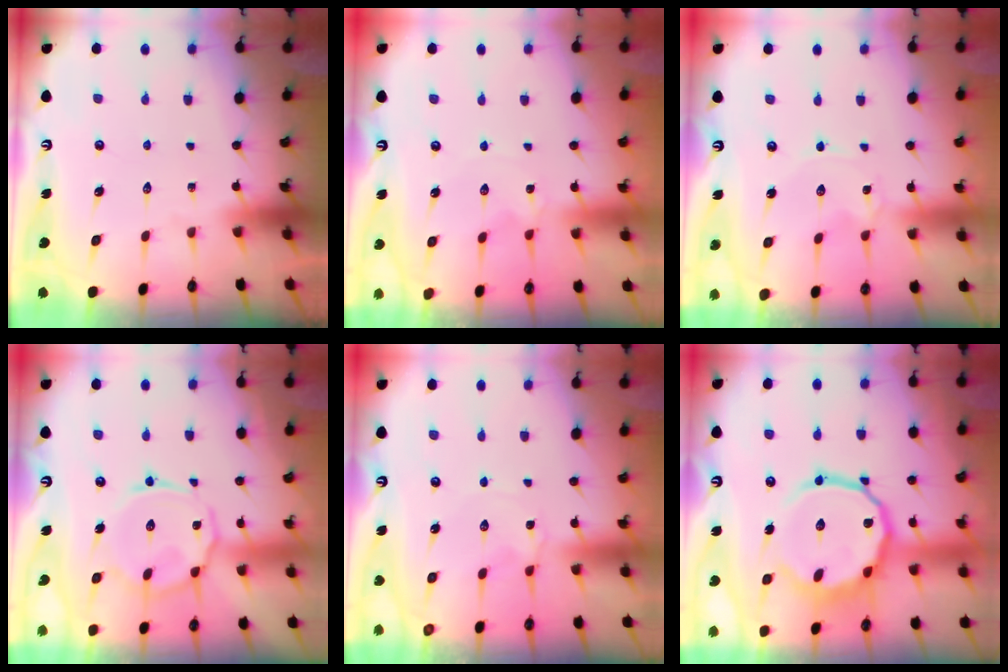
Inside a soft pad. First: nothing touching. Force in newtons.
{"total": 0.0}
{"total": 0.0}
{"total": 10.3, "press": 10.2, "slide": 1.0}
{"total": 2.4, "press": 2.4, "slide": 0.4}
{"total": 14.6, "press": 14.5, "slide": 2.0}